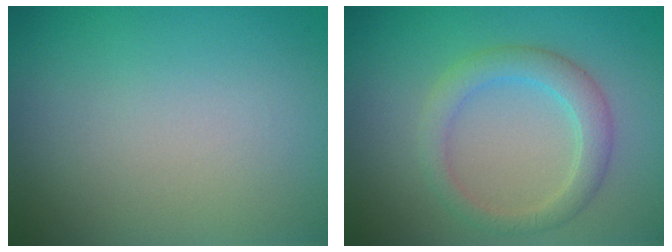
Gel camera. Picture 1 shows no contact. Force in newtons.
{"total": 3.0, "press": 3.0, "slide": 0.0}